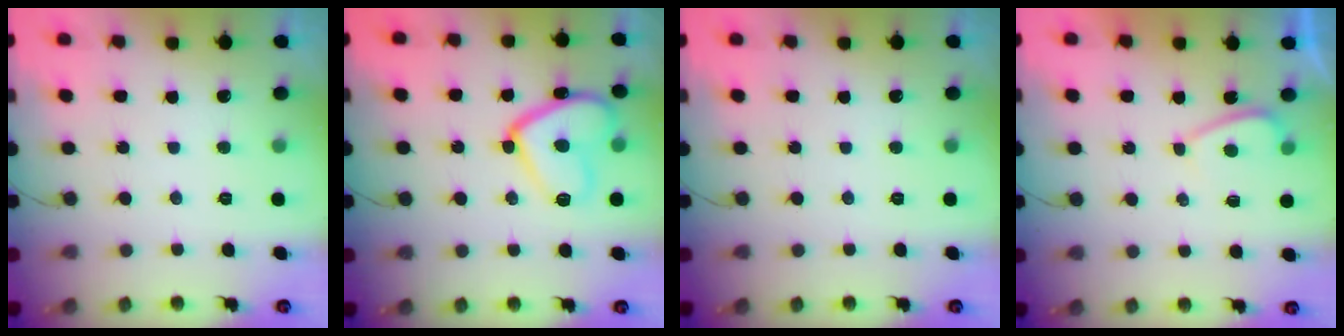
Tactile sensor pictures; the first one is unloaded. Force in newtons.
{"total": 14.2, "press": 14.2, "slide": 1.2}
{"total": 0.0}
{"total": 2.0, "press": 1.9, "slide": 0.7}